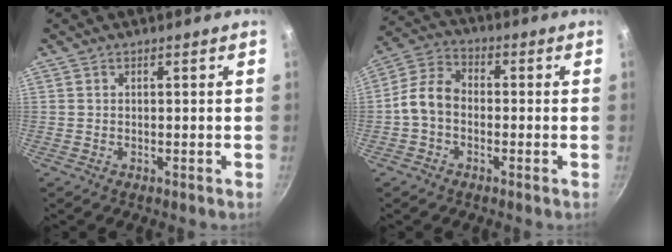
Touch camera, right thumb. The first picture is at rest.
{"total": 7.9, "force": [-1.3, 5.7, 5.2], "torque": [-0.092, 0.030, -0.040]}